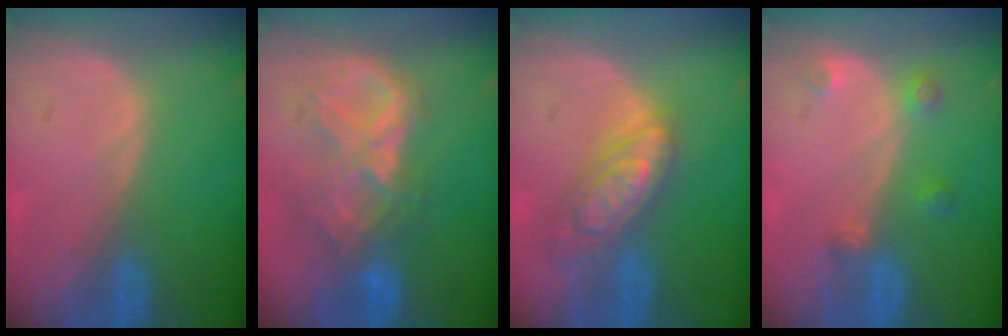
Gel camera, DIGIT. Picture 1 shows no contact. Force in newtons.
{"total": 9.3, "press": 8.0, "slide": 4.9}
{"total": 7.3, "press": 7.3, "slide": 0.5}
{"total": 2.9, "press": 2.8, "slide": 0.8}